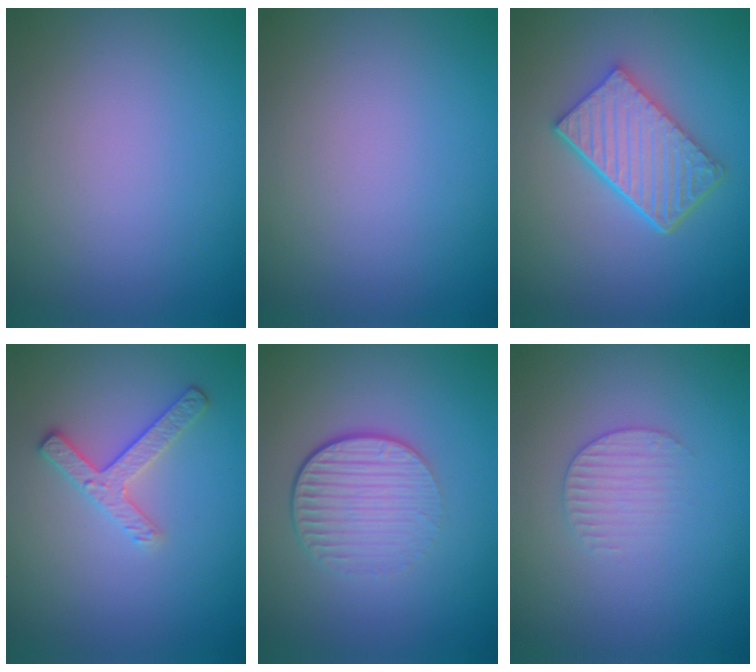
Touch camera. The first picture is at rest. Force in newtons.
{"total": 0.0}
{"total": 5.7, "press": 4.2, "slide": 3.9}
{"total": 2.5, "press": 2.4, "slide": 0.8}
{"total": 4.7, "press": 2.9, "slide": 3.7}
{"total": 1.9, "press": 1.9, "slide": 0.3}